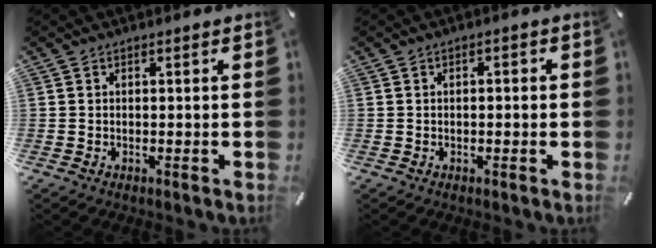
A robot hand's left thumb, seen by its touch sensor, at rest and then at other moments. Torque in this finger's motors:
{"motor_torque": [-0.28, -0.03, -0.09, -0.07, -0.08]}